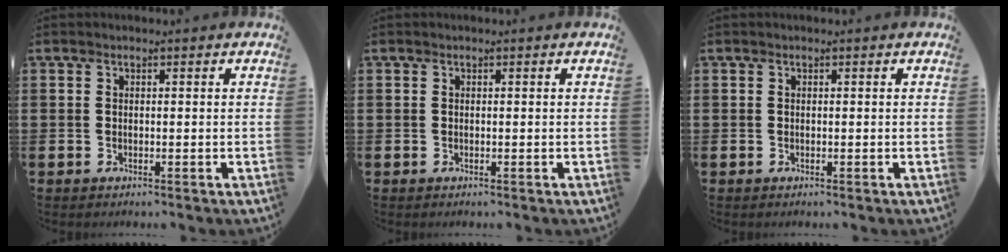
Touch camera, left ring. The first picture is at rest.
{"total": 0.0}
{"total": 0.0}